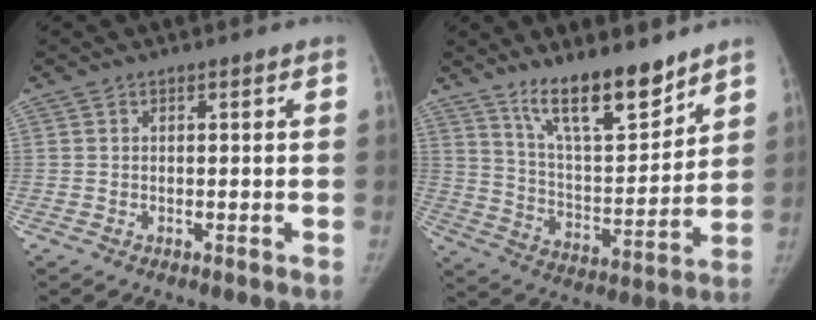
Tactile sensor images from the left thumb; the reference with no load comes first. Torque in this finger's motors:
{"motor_torque": [0.04, 0.08, 1.40, -1.37, 0.14]}